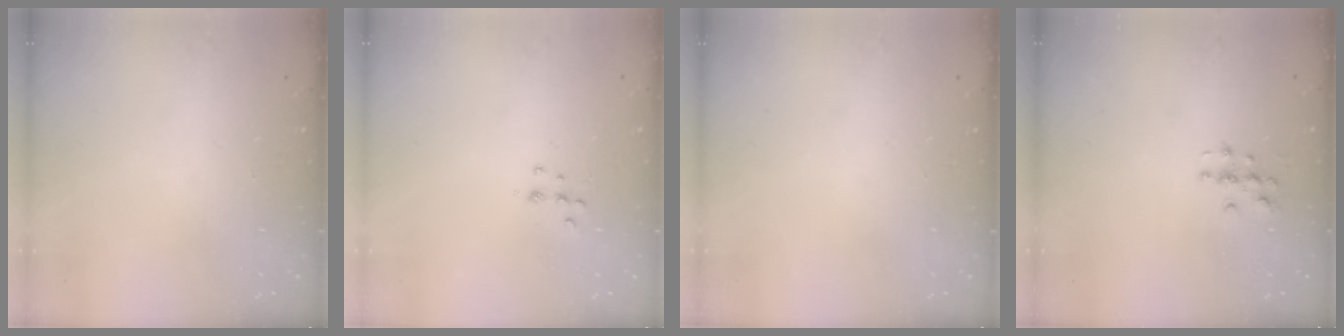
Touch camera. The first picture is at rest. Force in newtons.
{"total": 5.8, "press": 5.8, "slide": 0.4}
{"total": 0.0}
{"total": 3.1, "press": 3.0, "slide": 0.3}